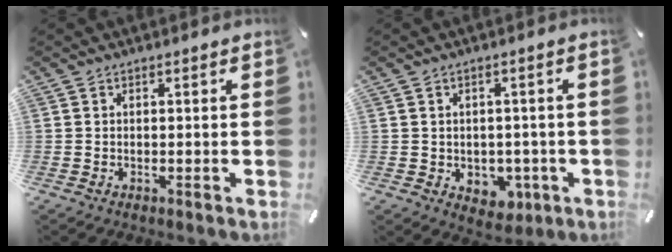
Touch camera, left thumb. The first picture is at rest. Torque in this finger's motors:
{"motor_torque": [0.02, 0.05, 0.24, 0.16, 0.00]}